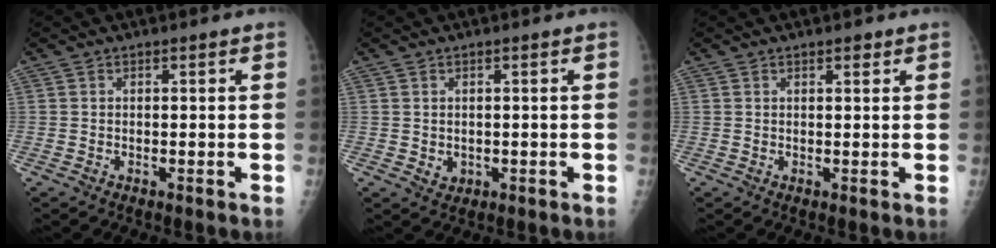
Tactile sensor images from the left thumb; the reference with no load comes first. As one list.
[{"total": 1.6, "force": [-0.1, 1.4, 0.8], "torque": [-0.008, -0.001, 0.007]}, {"total": 1.4, "force": [0.9, 0.6, 0.9], "torque": [-0.006, -0.003, 0.011]}]